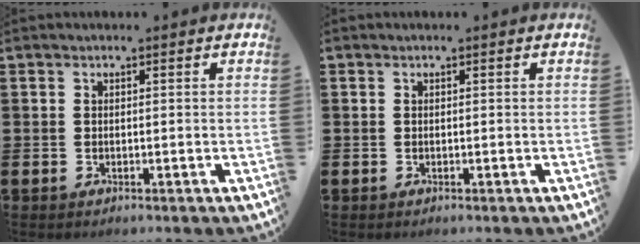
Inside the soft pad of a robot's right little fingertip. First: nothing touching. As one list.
[{"total": 0.0}]